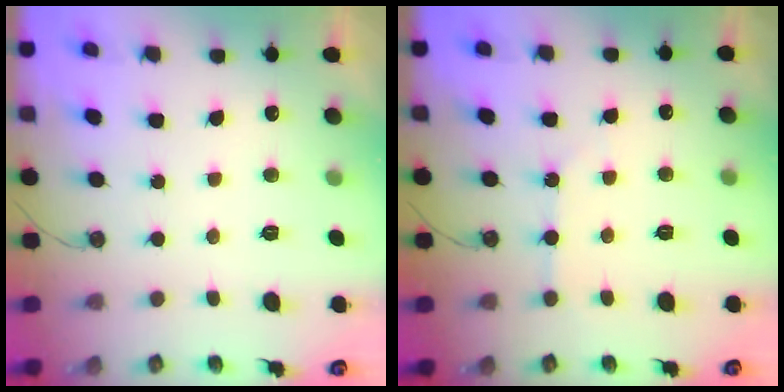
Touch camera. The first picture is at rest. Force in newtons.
{"total": 3.3, "press": 3.3, "slide": 0.5}